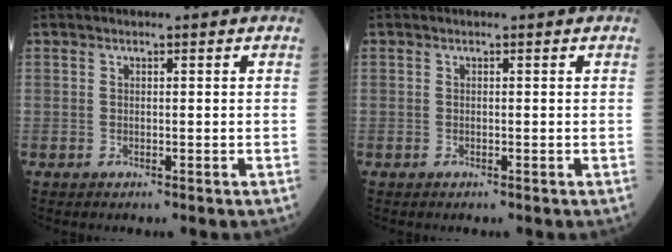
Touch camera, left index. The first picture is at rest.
{"total": 0.0}